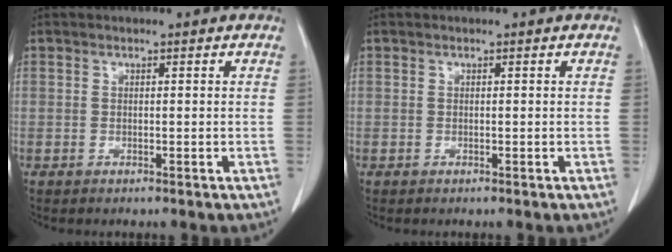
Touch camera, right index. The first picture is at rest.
{"total": 0.0}